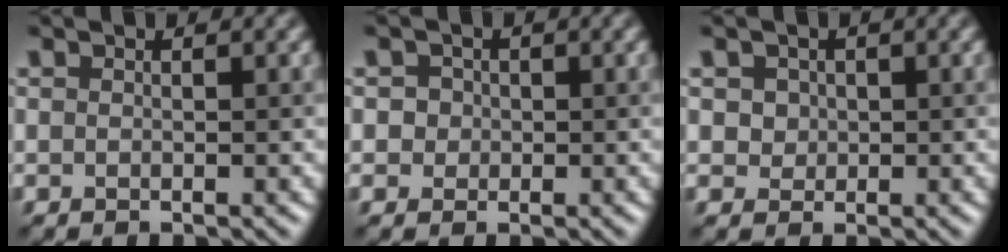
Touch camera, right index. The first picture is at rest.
{"total": 1.2, "force": [0.3, 1.2, 0.0], "torque": [0.006, 0.014, 0.007]}
{"total": 1.6, "force": [0.7, 1.4, 0.3], "torque": [-0.009, 0.018, 0.022]}